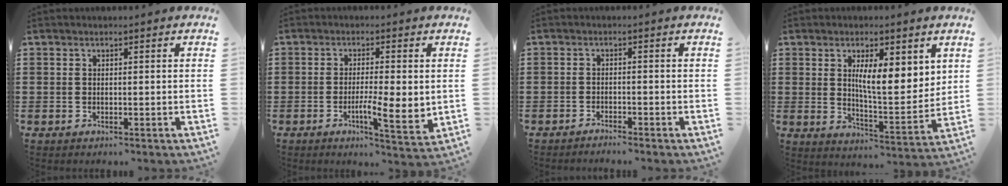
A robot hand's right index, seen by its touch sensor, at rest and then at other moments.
{"total": 6.9, "force": [-1.0, 1.6, 6.6], "torque": [-0.104, -0.008, -0.015]}
{"total": 1.4, "force": [-1.4, -0.1, 0.0], "torque": [-0.004, 0.004, -0.029]}
{"total": 7.4, "force": [3.1, 2.5, 6.3], "torque": [-0.105, -0.018, 0.047]}